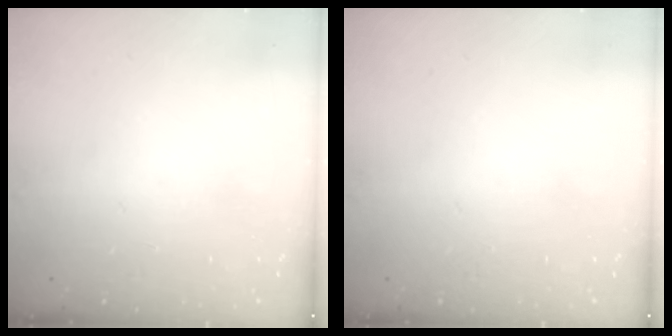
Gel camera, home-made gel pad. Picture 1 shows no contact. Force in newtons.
{"total": 0.0}